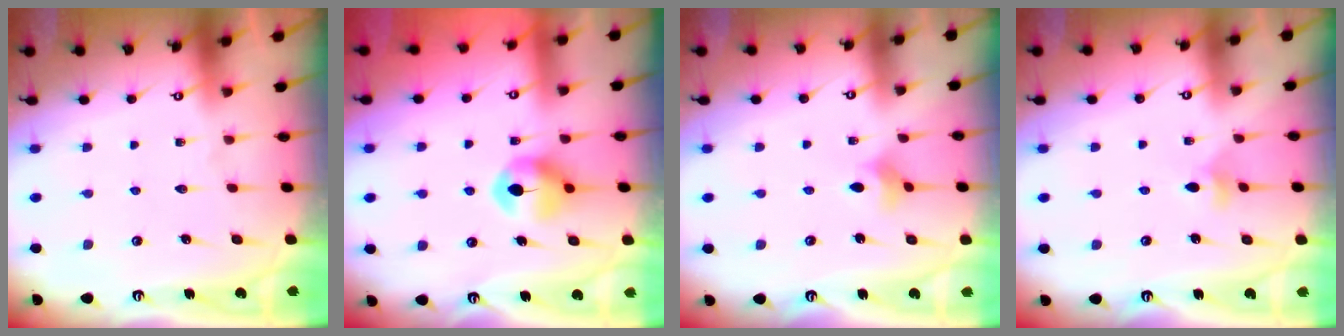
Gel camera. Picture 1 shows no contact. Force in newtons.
{"total": 7.4, "press": 7.4, "slide": 0.5}
{"total": 4.7, "press": 4.7, "slide": 0.7}
{"total": 5.0, "press": 4.9, "slide": 0.9}